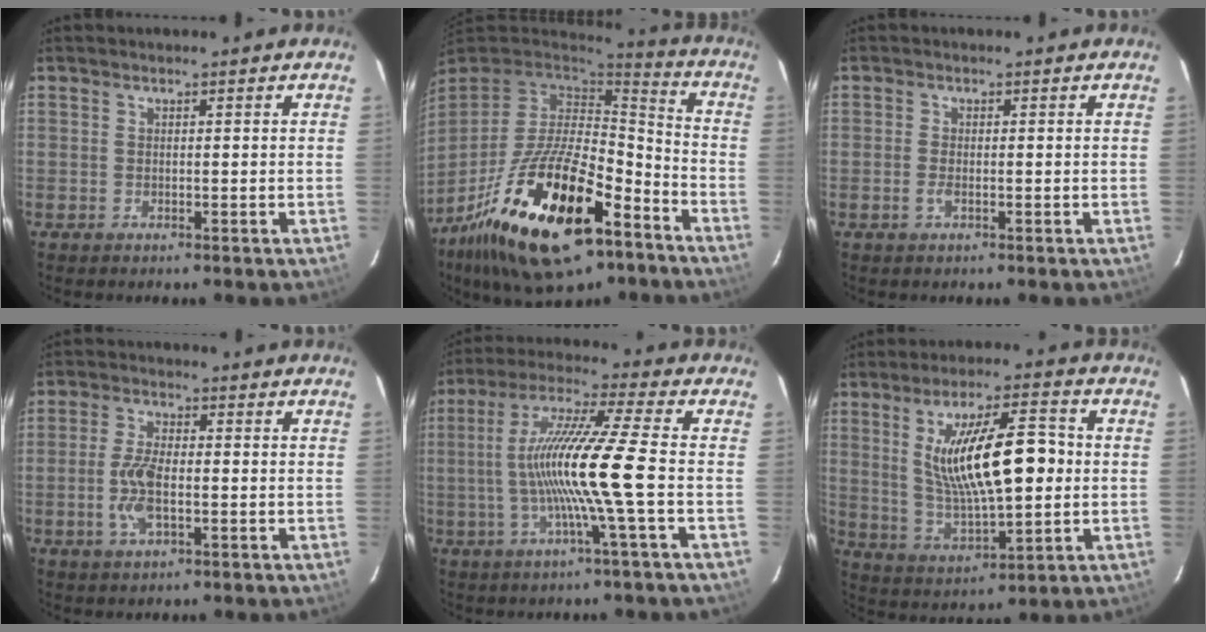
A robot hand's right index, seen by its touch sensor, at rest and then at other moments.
{"total": 28.3, "force": [-15.1, 11.7, 20.9], "torque": [-0.402, -0.028, -0.243]}
{"total": 1.4, "force": [-0.6, 0.5, 1.2], "torque": [-0.027, -0.001, -0.011]}
{"total": 6.6, "force": [-1.6, 2.6, 5.8], "torque": [-0.125, 0.000, -0.031]}
{"total": 14.2, "force": [-2.4, -1.8, 13.9], "torque": [-0.262, 0.000, -0.043]}
{"total": 16.4, "force": [1.8, 5.0, 15.6], "torque": [-0.272, 0.002, 0.049]}